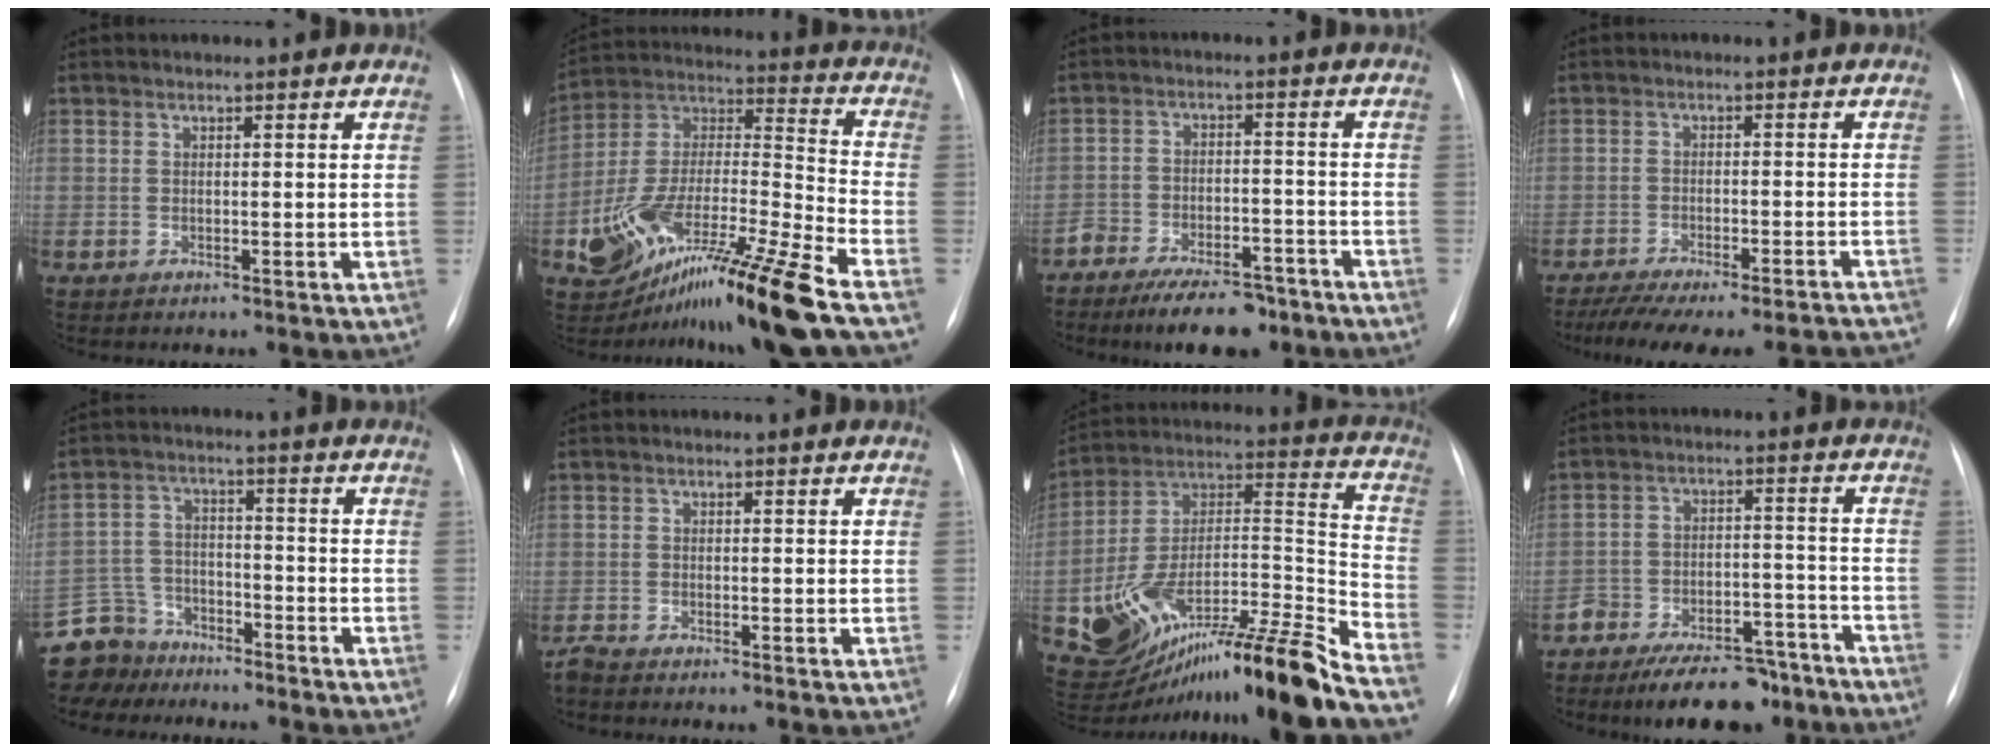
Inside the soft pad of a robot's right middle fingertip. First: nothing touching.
{"total": 19.8, "force": [-12.8, 0.9, 15.0], "torque": [-0.278, -0.018, -0.221]}
{"total": 10.1, "force": [-7.9, 3.9, 5.0], "torque": [-0.074, 0.007, -0.124]}
{"total": 18.6, "force": [-17.1, 2.5, 6.9], "torque": [-0.097, -0.009, -0.222]}
{"total": 8.3, "force": [-7.2, 4.1, -0.4], "torque": [0.000, 0.015, -0.136]}
{"total": 1.2, "force": [-1.2, -0.1, 0.3], "torque": [-0.013, -0.006, -0.023]}
{"total": 25.1, "force": [-17.7, 1.5, 17.7], "torque": [-0.278, 0.008, -0.293]}
{"total": 13.0, "force": [-10.7, 5.1, 5.2], "torque": [-0.057, 0.034, -0.161]}